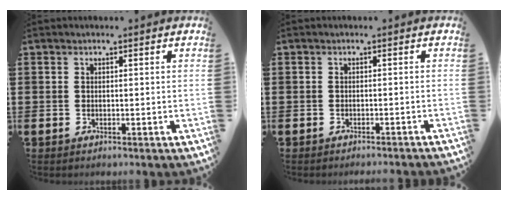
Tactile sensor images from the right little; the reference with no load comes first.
{"total": 0.8, "force": [-0.8, -0.2, 0.0], "torque": [0.001, 0.001, -0.016]}